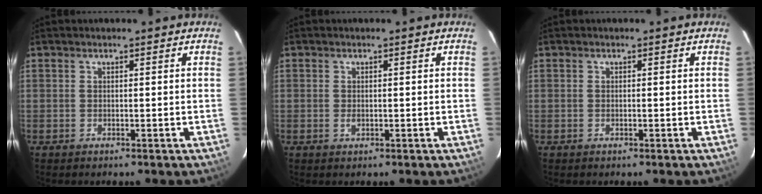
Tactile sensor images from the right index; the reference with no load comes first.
{"total": 1.1, "force": [-0.2, 0.7, 0.8], "torque": [-0.015, 0.000, -0.004]}
{"total": 0.0}